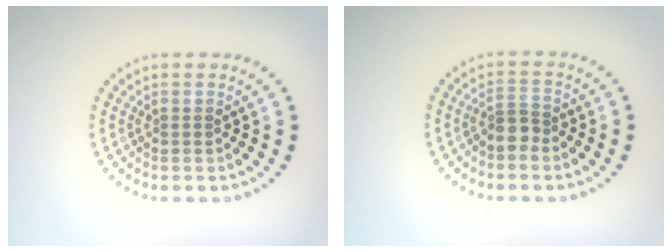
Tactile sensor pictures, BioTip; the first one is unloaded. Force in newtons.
{"total": 1.9, "press": 1.6, "slide": 1.0}